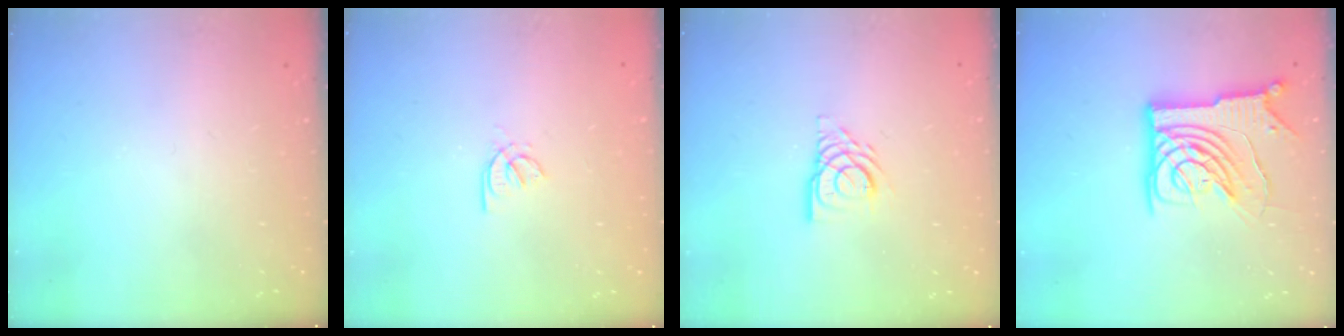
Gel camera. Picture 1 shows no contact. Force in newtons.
{"total": 1.8, "press": 1.8, "slide": 0.3}
{"total": 8.1, "press": 8.1, "slide": 0.7}
{"total": 16.8, "press": 16.6, "slide": 2.0}